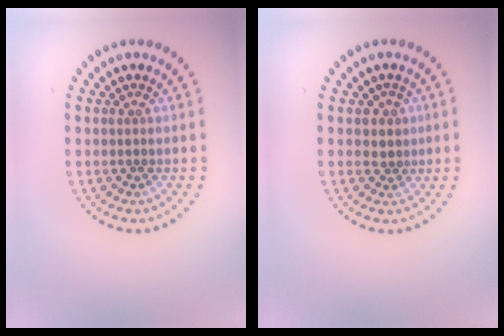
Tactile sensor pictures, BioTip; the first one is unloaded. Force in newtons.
{"total": 1.4, "press": 1.1, "slide": 0.9}